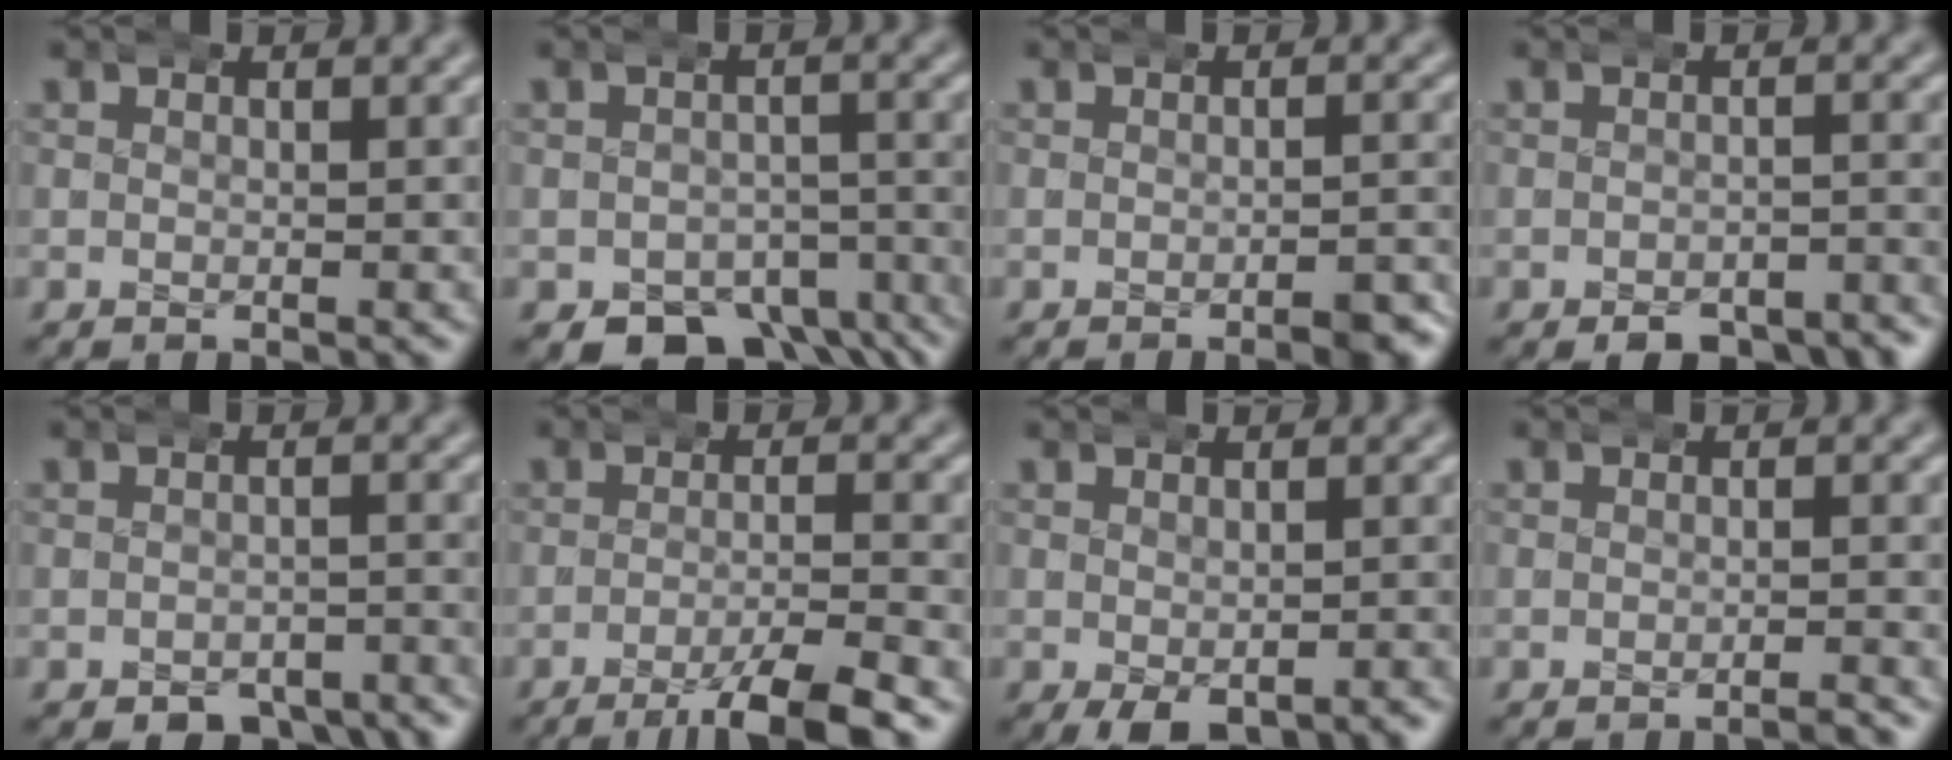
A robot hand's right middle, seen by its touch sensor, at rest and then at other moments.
{"total": 8.3, "force": [-5.9, 4.7, 3.6], "torque": [-0.045, -0.026, -0.084]}
{"total": 2.5, "force": [-1.7, 0.8, 1.7], "torque": [-0.021, 0.007, -0.035]}
{"total": 5.4, "force": [-4.5, 2.0, 2.2], "torque": [-0.033, -0.010, -0.067]}
{"total": 5.3, "force": [-4.3, 2.3, 2.1], "torque": [-0.025, -0.012, -0.061]}
{"total": 5.8, "force": [-4.0, 0.6, 4.2], "torque": [-0.061, -0.006, -0.064]}
{"total": 5.0, "force": [-2.6, 2.5, 3.4], "torque": [-0.058, -0.024, -0.028]}
{"total": 1.1, "force": [-1.0, 0.0, 0.4], "torque": [-0.005, 0.008, -0.023]}